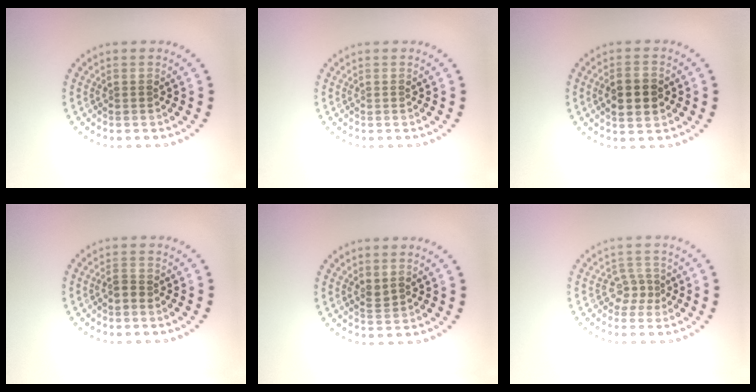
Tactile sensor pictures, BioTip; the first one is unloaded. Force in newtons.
{"total": 0.0}
{"total": 3.6, "press": 3.6, "slide": 0.2}
{"total": 1.1, "press": 0.9, "slide": 0.7}
{"total": 0.9, "press": 0.7, "slide": 0.6}
{"total": 1.9, "press": 1.4, "slide": 1.3}